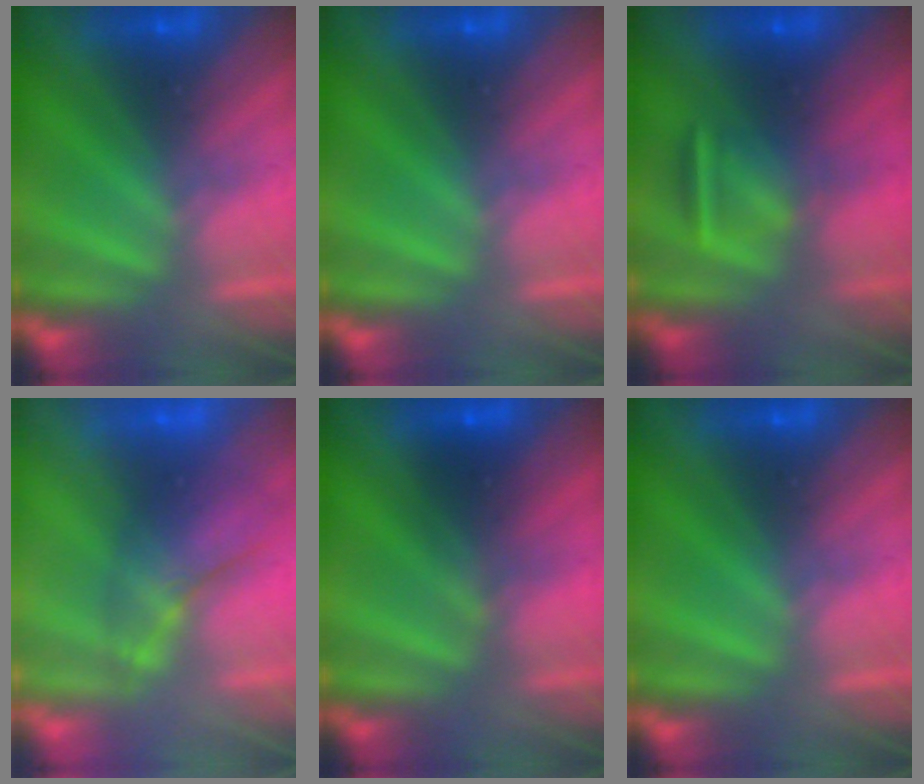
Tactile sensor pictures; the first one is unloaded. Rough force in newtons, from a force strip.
{"total": 0.0}
{"total": 3.1}
{"total": 2.4}
{"total": 2.6}
{"total": 0.0}